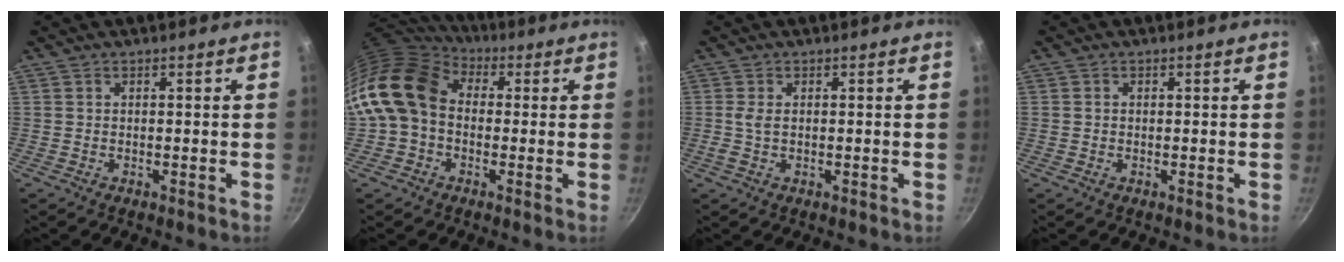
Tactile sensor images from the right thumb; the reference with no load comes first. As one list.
[{"total": 14.9, "force": [0.3, 11.5, 9.4], "torque": [-0.159, 0.030, -0.012]}, {"total": 2.1, "force": [0.1, 1.1, 1.8], "torque": [-0.038, 0.001, -0.001]}, {"total": 0.5, "force": [0.1, 0.5, 0.1], "torque": [-0.003, 0.001, 0.003]}]